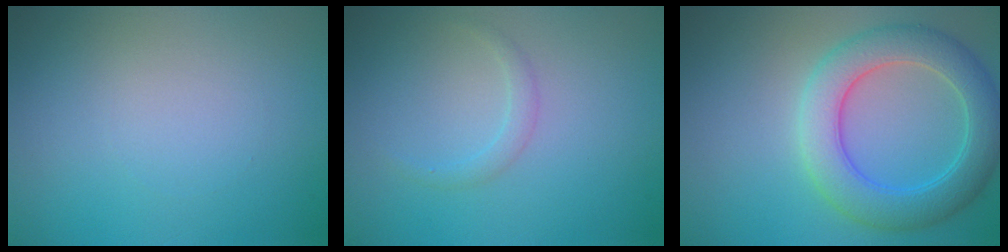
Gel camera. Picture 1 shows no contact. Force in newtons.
{"total": 1.1, "press": 1.1, "slide": 0.1}
{"total": 6.0, "press": 6.0, "slide": 0.2}